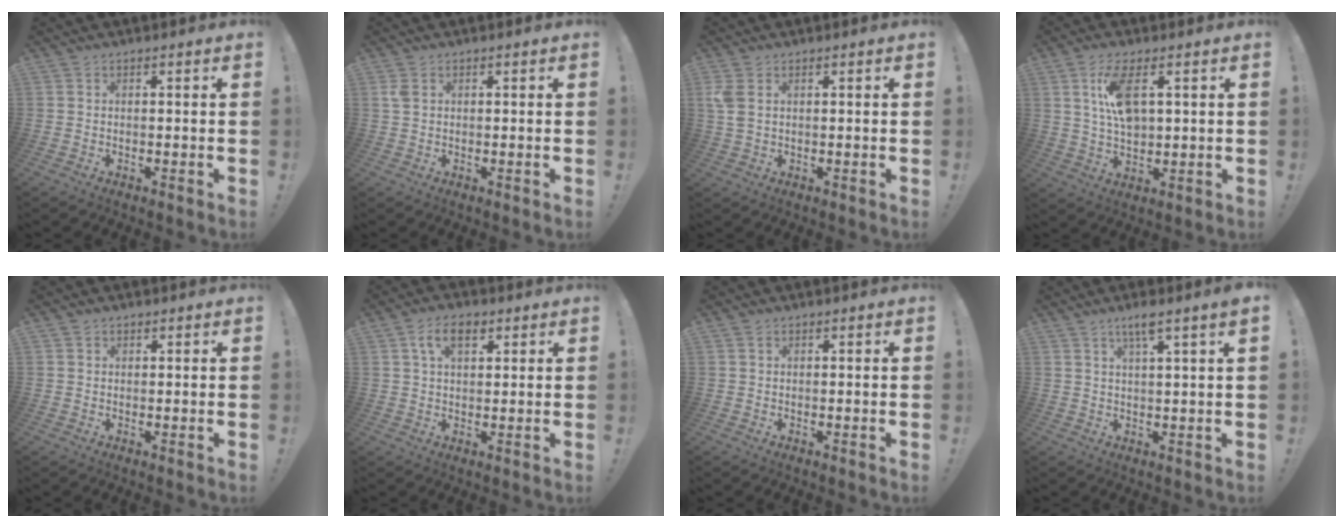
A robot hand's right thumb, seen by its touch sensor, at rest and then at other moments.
{"total": 1.9, "force": [0.8, 1.0, 1.4], "torque": [-0.029, 0.004, 0.015]}
{"total": 3.8, "force": [1.2, 2.0, 3.0], "torque": [-0.081, 0.000, 0.022]}
{"total": 10.6, "force": [3.4, 4.5, 8.9], "torque": [-0.164, -0.010, 0.059]}
{"total": 0.9, "force": [0.6, 0.7, 0.2], "torque": [0.000, -0.001, 0.011]}
{"total": 8.2, "force": [3.5, 4.8, 5.6], "torque": [-0.092, 0.006, 0.064]}
{"total": 0.7, "force": [0.4, 0.5, 0.3], "torque": [0.000, -0.001, 0.007]}
{"total": 5.0, "force": [2.8, -0.1, 4.1], "torque": [-0.068, -0.007, 0.040]}